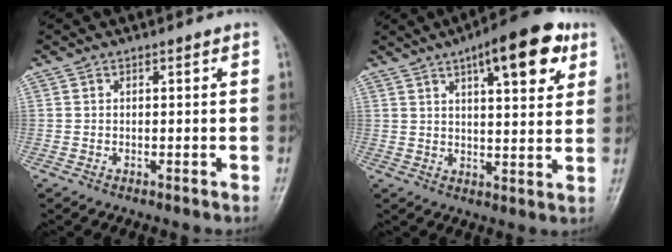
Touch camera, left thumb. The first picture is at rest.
{"total": 14.3, "force": [7.2, 4.9, 11.4], "torque": [-0.132, -0.017, 0.096]}